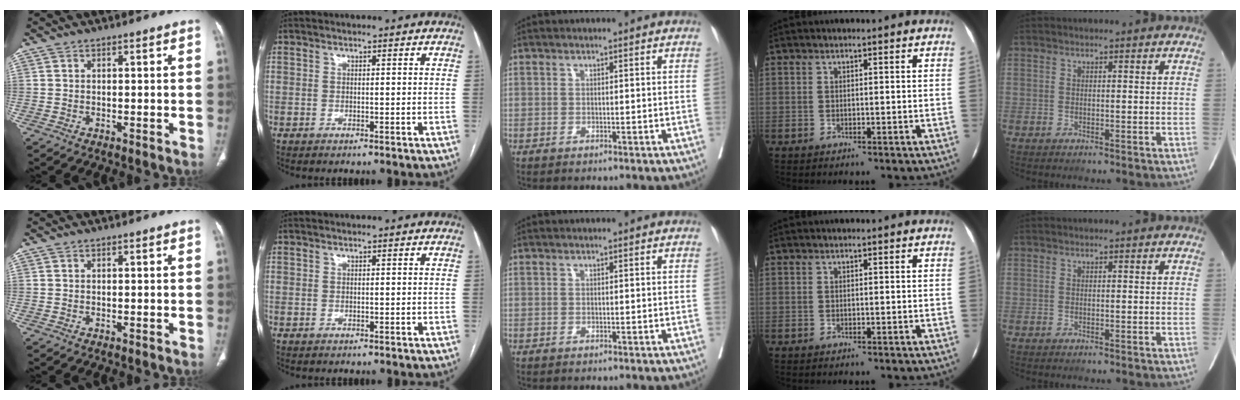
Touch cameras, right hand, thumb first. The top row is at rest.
{}